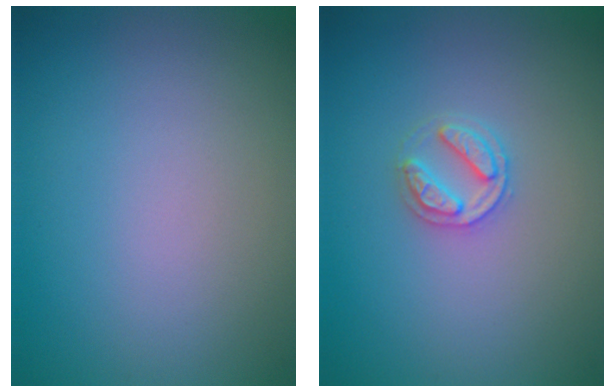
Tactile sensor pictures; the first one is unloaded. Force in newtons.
{"total": 2.4, "press": 2.4, "slide": 0.4}